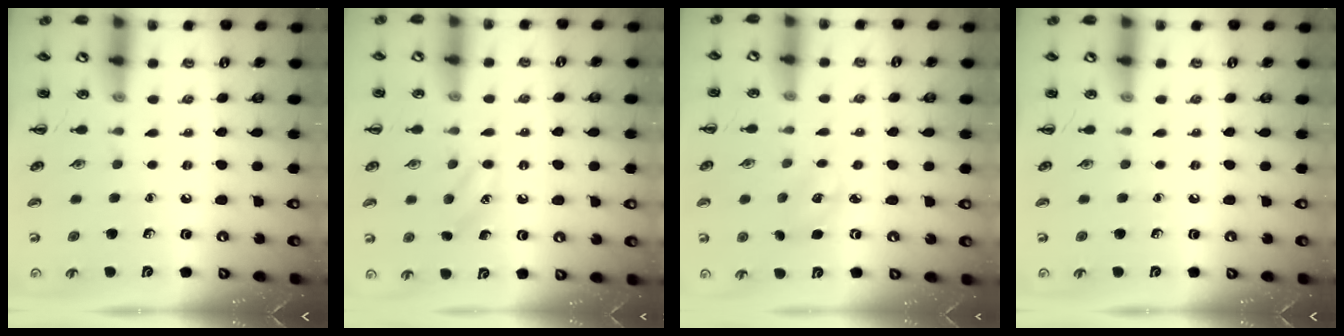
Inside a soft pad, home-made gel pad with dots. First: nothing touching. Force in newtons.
{"total": 7.5, "press": 7.2, "slide": 1.9}
{"total": 3.7, "press": 3.6, "slide": 1.0}
{"total": 0.0}